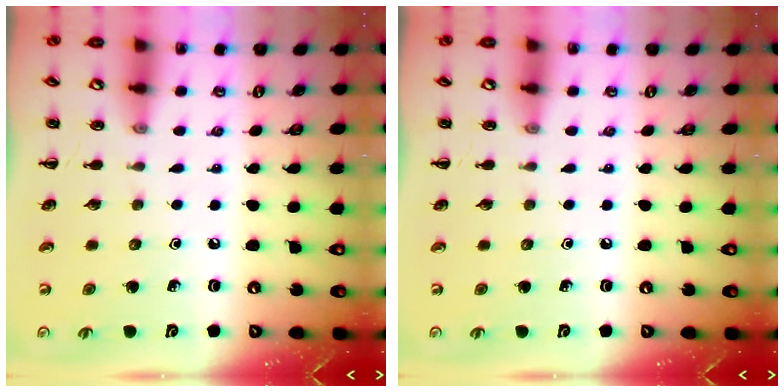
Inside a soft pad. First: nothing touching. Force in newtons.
{"total": 0.0}